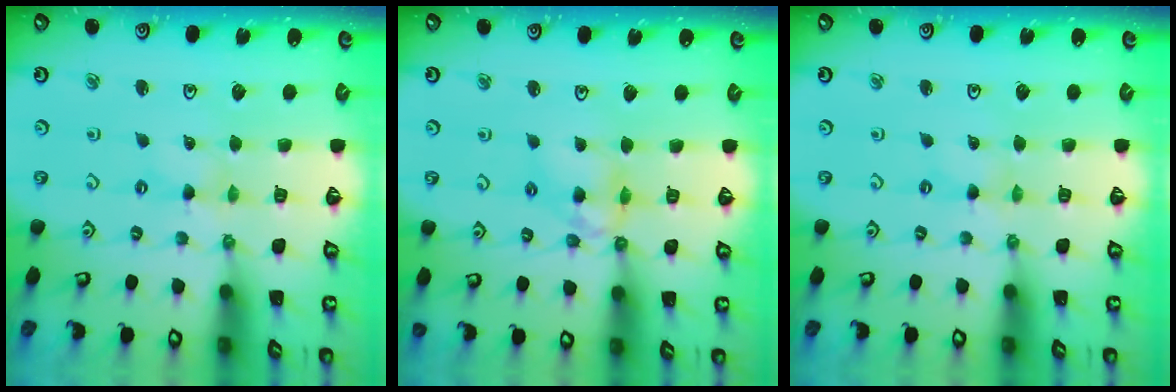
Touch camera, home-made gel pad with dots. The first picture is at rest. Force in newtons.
{"total": 10.4, "press": 10.3, "slide": 1.1}
{"total": 0.0}